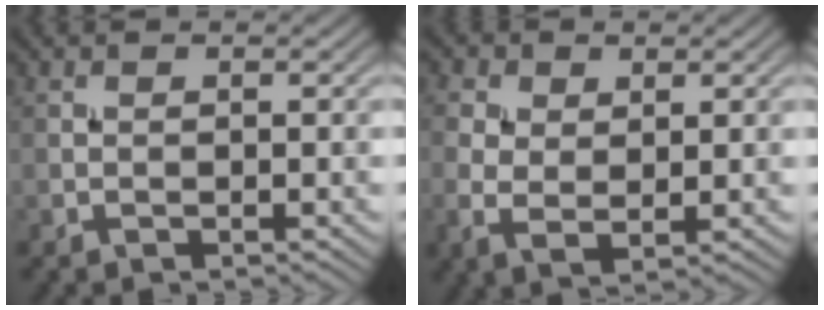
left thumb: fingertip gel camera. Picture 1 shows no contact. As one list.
[{"total": 4.5, "force": [0.8, 2.6, 3.5], "torque": [-0.091, 0.000, 0.013]}]